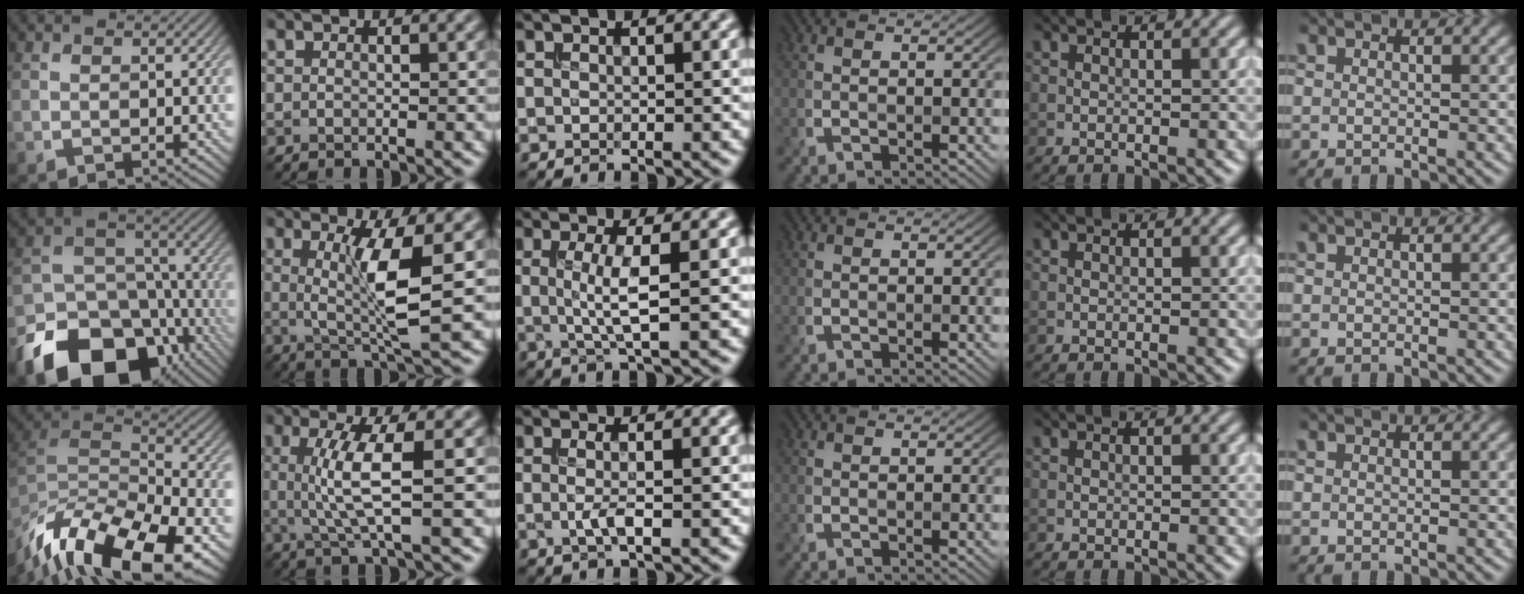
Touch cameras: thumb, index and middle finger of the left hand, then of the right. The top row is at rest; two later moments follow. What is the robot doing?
{"motion": "extract", "object": "bucket"}